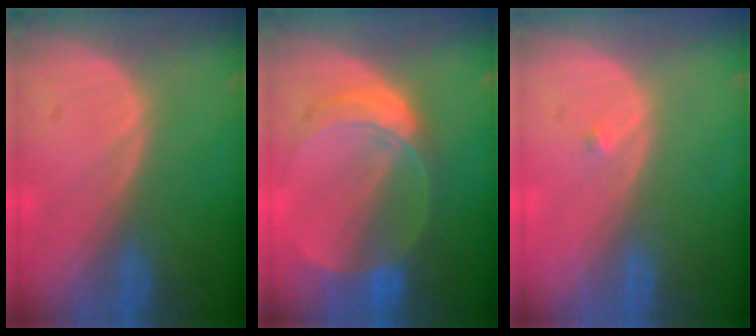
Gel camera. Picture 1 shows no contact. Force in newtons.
{"total": 7.3, "press": 6.5, "slide": 3.4}
{"total": 0.5, "press": 0.4, "slide": 0.3}